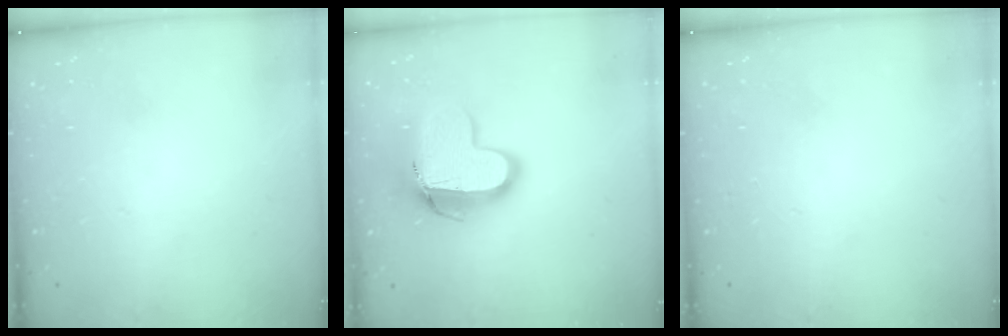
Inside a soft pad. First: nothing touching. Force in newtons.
{"total": 14.1, "press": 14.1, "slide": 1.1}
{"total": 0.0}